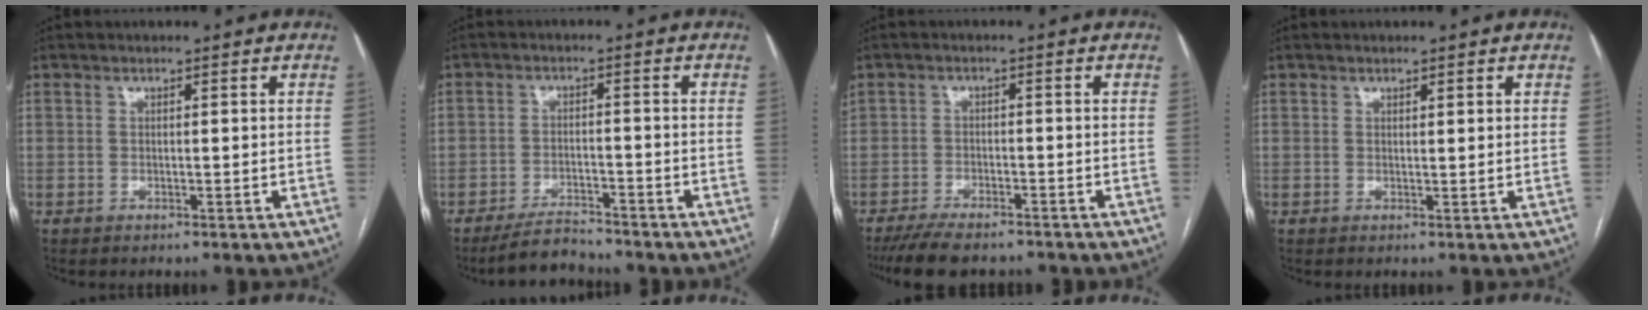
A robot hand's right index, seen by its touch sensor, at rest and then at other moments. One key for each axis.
{"total": 4.8, "fx": -4.6, "fy": 1.1, "fz": 1.1, "tx": -0.022, "ty": -0.011, "tz": -0.079}
{"total": 8.3, "fx": -7.1, "fy": 2.5, "fz": 3.5, "tx": -0.054, "ty": -0.011, "tz": -0.111}
{"total": 1.0, "fx": 0.7, "fy": 0.2, "fz": 0.7, "tx": -0.012, "ty": 0.001, "tz": 0.009}